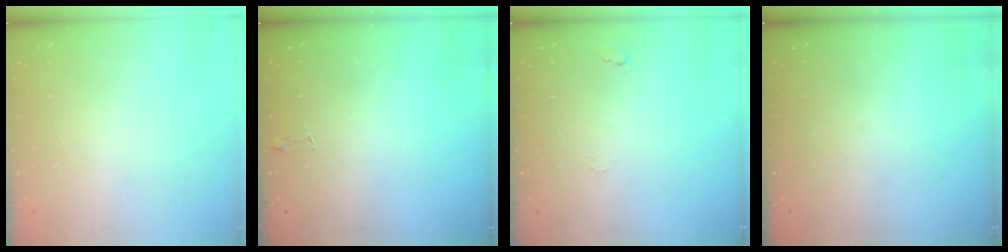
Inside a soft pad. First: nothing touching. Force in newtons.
{"total": 3.5, "press": 3.4, "slide": 0.3}
{"total": 5.2, "press": 5.2, "slide": 0.5}
{"total": 0.0}